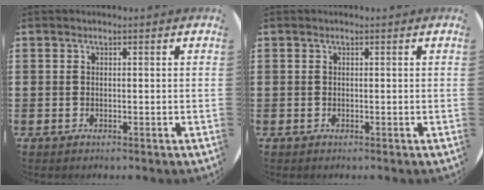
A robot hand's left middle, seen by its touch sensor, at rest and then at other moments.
{"total": 0.0}